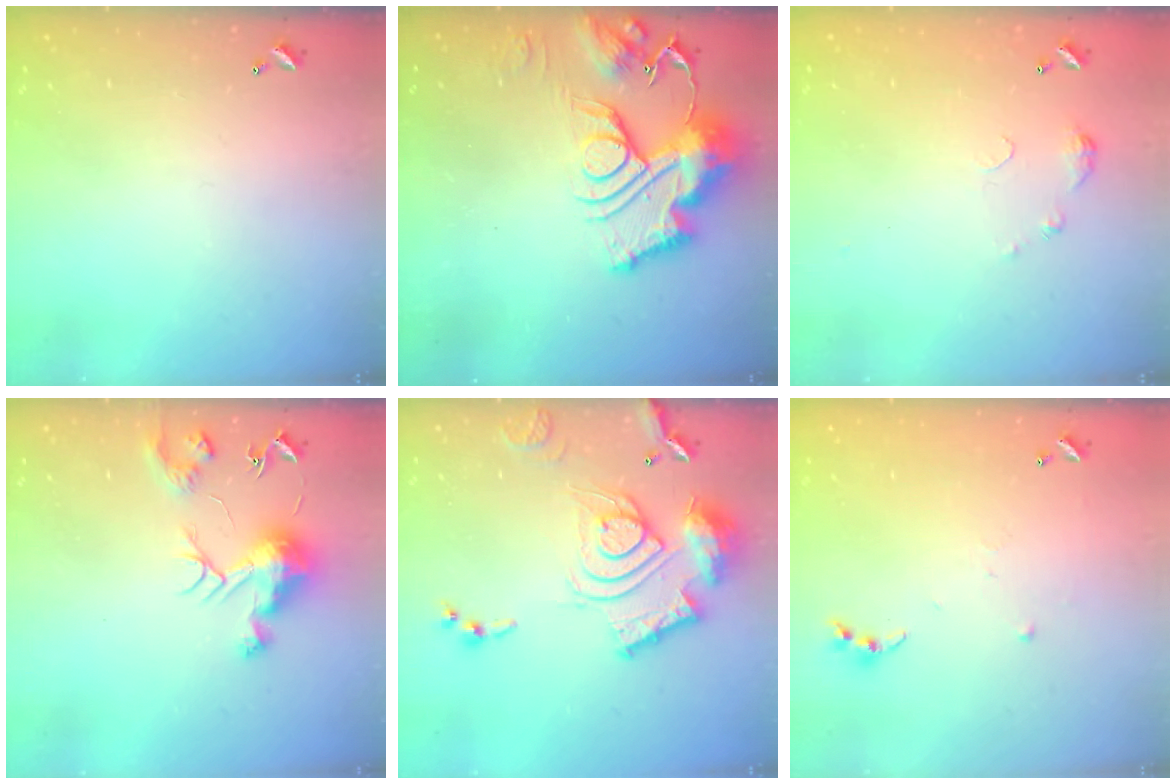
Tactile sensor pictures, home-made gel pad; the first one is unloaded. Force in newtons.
{"total": 17.9, "press": 17.8, "slide": 1.9}
{"total": 4.7, "press": 4.6, "slide": 0.7}
{"total": 10.0, "press": 10.0, "slide": 0.6}
{"total": 20.1, "press": 20.0, "slide": 1.9}
{"total": 4.8, "press": 4.7, "slide": 0.5}